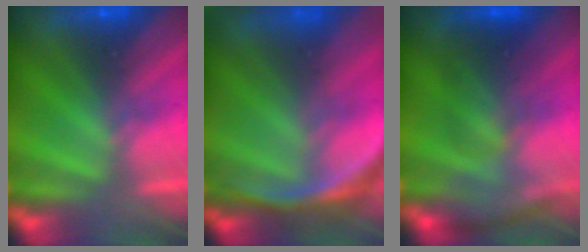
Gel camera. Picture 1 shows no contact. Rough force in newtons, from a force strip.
{"total": 11.3}
{"total": 2.8}